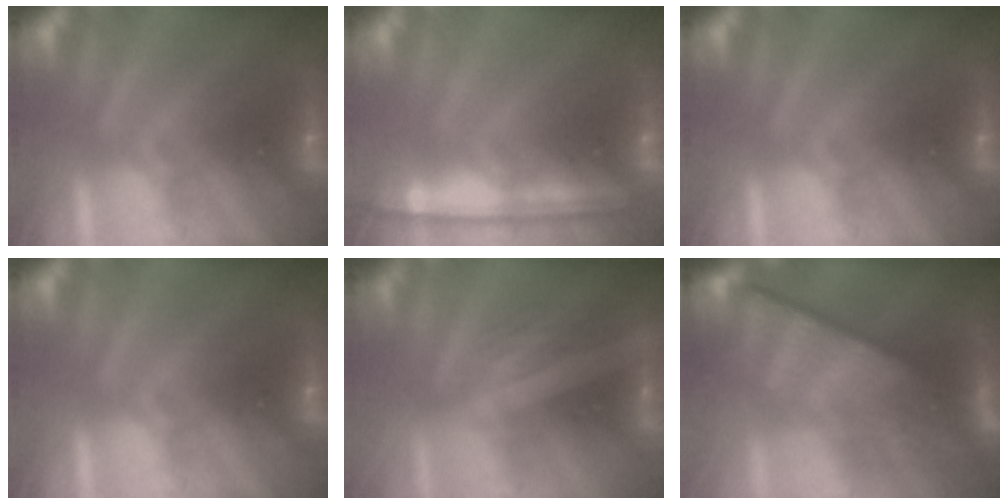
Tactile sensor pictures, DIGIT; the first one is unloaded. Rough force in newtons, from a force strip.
{"total": 1.0}
{"total": 0.0}
{"total": 0.0}
{"total": 1.7}
{"total": 12.7}